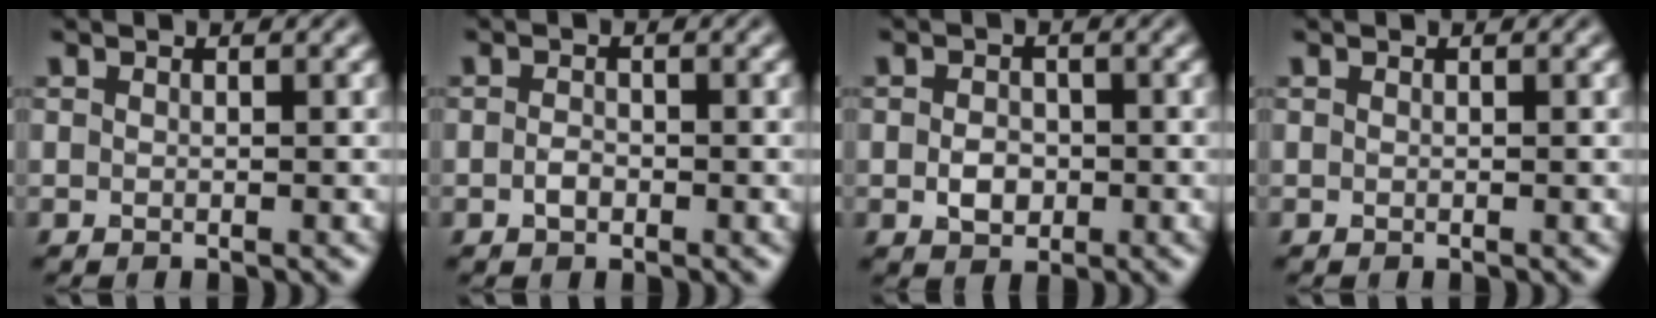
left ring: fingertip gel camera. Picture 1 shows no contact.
{"total": 1.1, "force": [-0.4, 0.7, 0.7], "torque": [-0.017, -0.001, -0.010]}
{"total": 2.3, "force": [-0.5, 1.7, 1.4], "torque": [-0.025, -0.002, -0.011]}
{"total": 0.0}